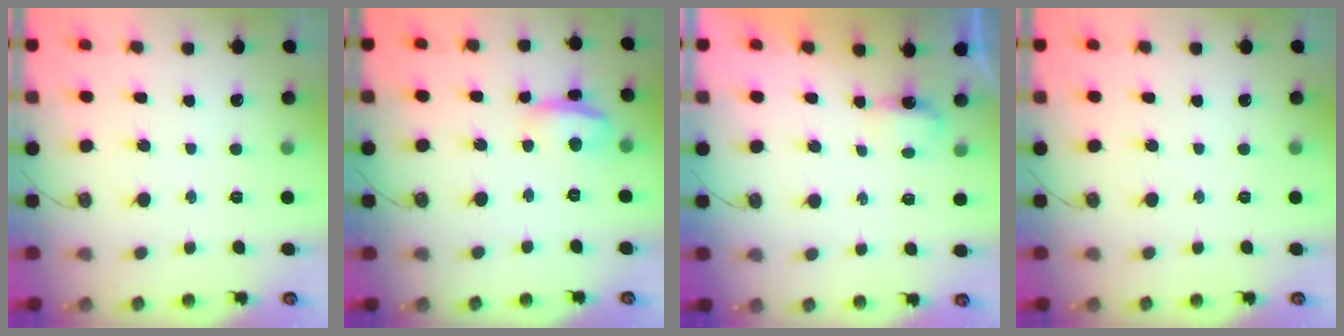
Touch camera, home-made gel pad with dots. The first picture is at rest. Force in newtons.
{"total": 6.5, "press": 6.3, "slide": 1.6}
{"total": 11.7, "press": 4.2, "slide": 10.9}
{"total": 0.0}